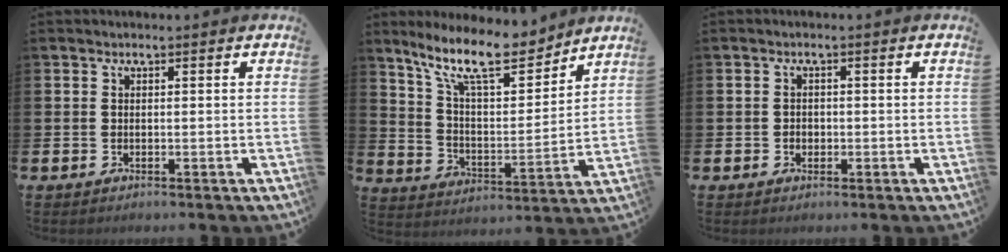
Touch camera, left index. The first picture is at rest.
{"total": 13.0, "force": [10.8, 3.4, 6.4], "torque": [-0.147, -0.057, 0.191]}
{"total": 1.2, "force": [-0.3, 1.1, 0.4], "torque": [-0.001, 0.002, -0.010]}